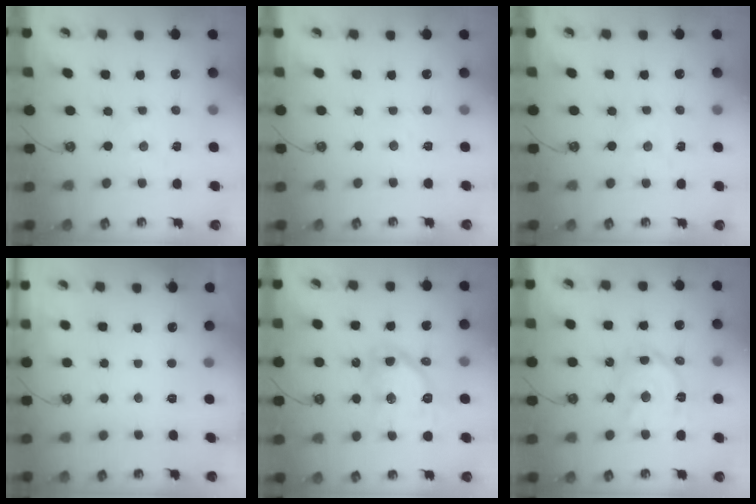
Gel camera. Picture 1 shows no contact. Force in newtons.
{"total": 2.5, "press": 2.4, "slide": 0.5}
{"total": 0.8, "press": 0.8, "slide": 0.1}
{"total": 0.0}
{"total": 13.1, "press": 13.0, "slide": 1.4}
{"total": 14.7, "press": 14.6, "slide": 1.3}